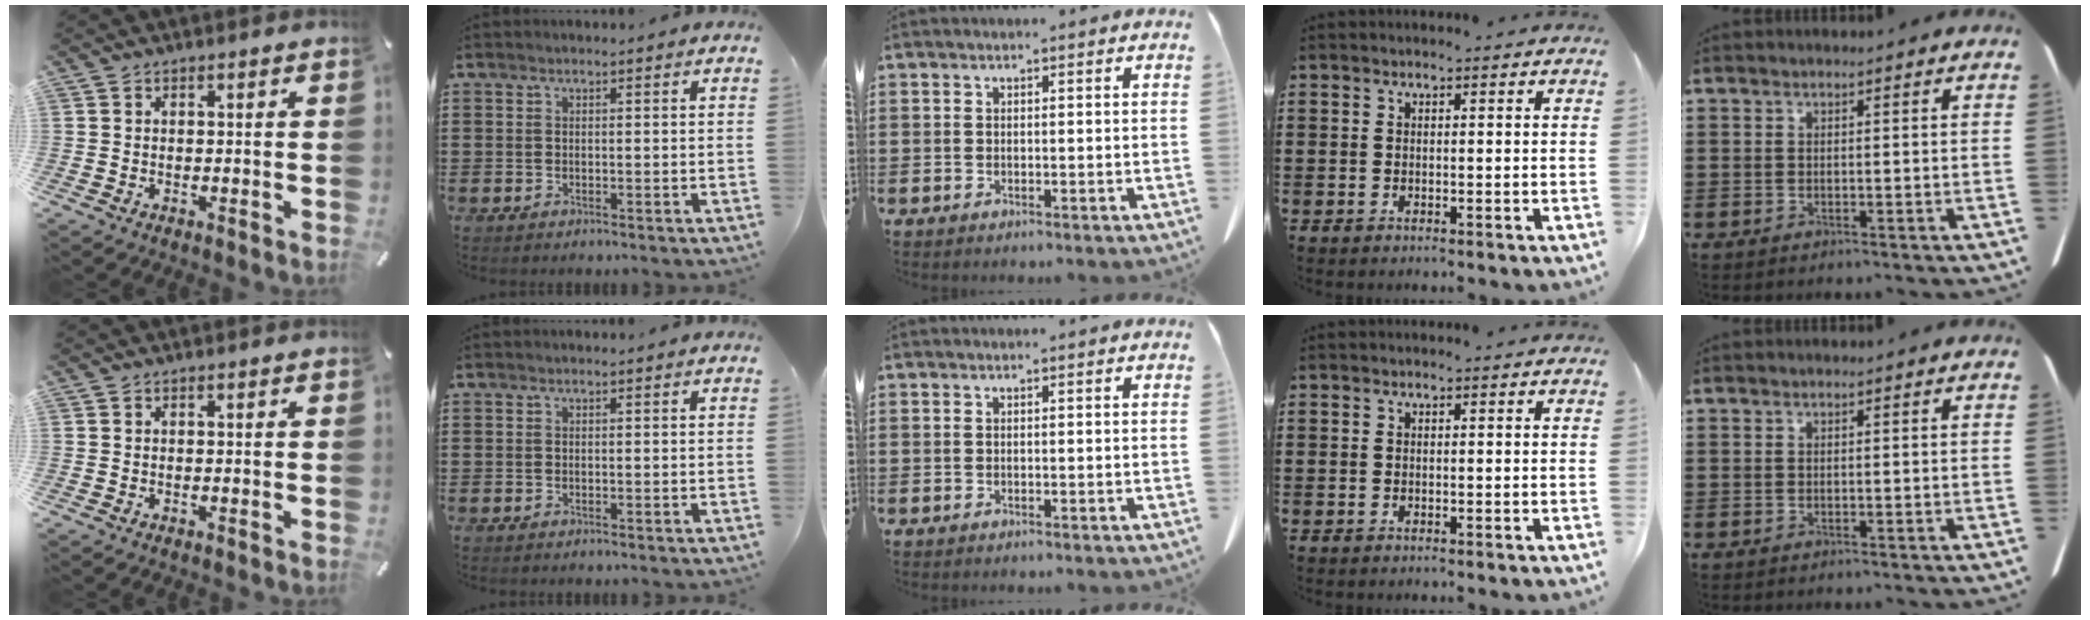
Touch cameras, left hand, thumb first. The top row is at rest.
{}